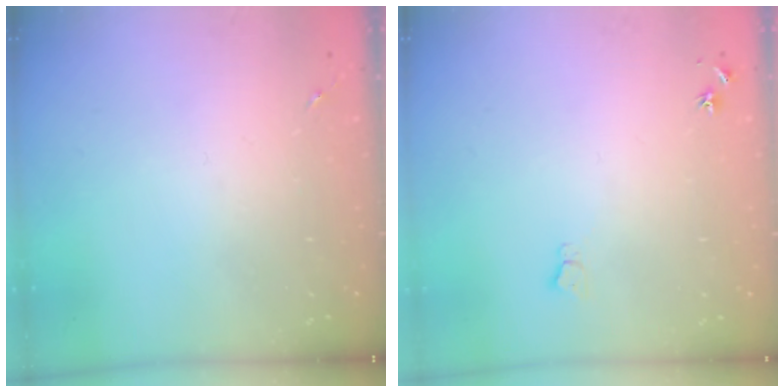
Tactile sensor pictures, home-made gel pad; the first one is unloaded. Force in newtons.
{"total": 3.9, "press": 3.9, "slide": 0.4}